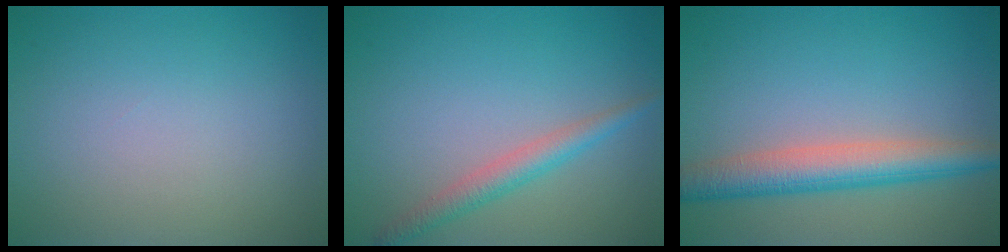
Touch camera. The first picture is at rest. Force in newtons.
{"total": 2.4, "press": 2.4, "slide": 0.1}
{"total": 5.1, "press": 5.1, "slide": 0.2}